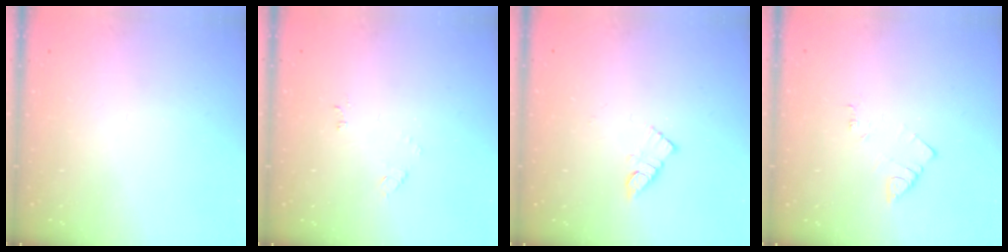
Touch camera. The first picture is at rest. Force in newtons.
{"total": 5.8, "press": 5.8, "slide": 0.6}
{"total": 6.7, "press": 6.7, "slide": 0.1}
{"total": 2.9, "press": 2.9, "slide": 0.6}